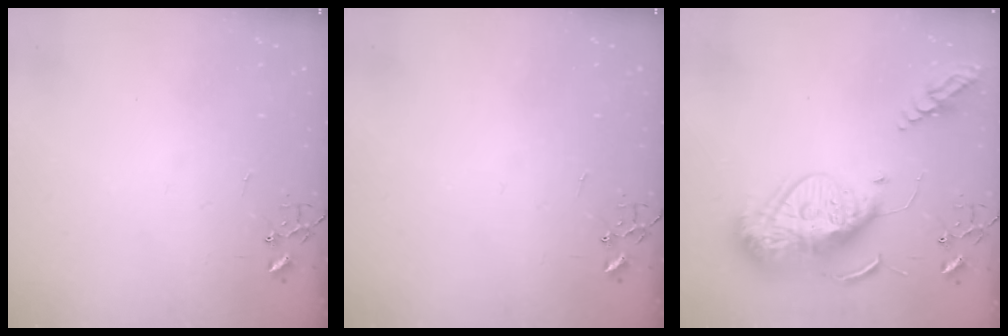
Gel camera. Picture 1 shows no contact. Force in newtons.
{"total": 0.0}
{"total": 19.6, "press": 19.5, "slide": 1.9}